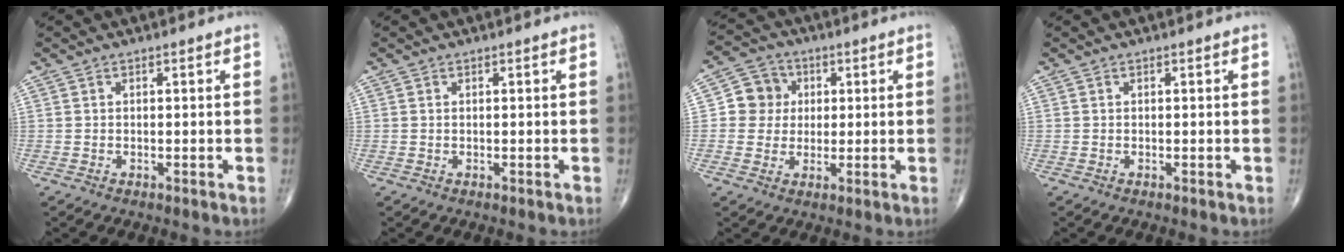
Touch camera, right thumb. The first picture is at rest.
{"total": 0.0}
{"total": 7.0, "force": [0.9, 6.7, 1.9], "torque": [0.006, 0.007, 0.005]}
{"total": 0.0}